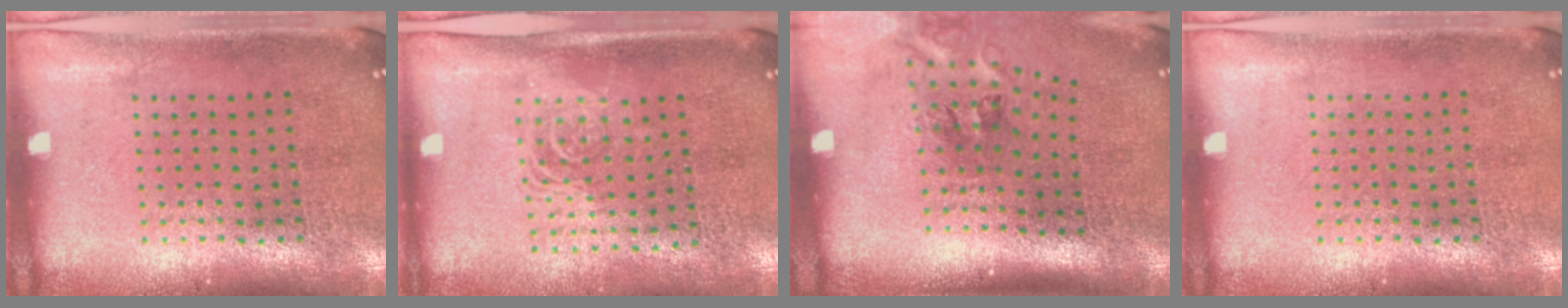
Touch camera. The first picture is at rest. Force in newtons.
{"total": 1.6, "press": 1.3, "slide": 0.9}
{"total": 1.7, "press": 1.2, "slide": 1.3}
{"total": 0.0}